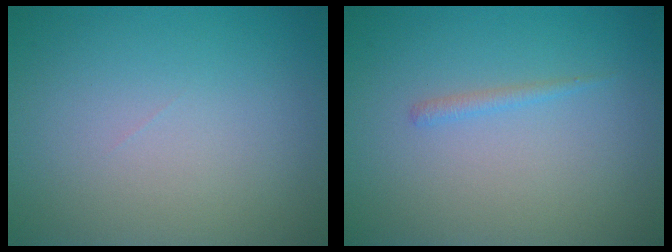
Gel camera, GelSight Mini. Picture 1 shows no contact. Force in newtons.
{"total": 0.8, "press": 0.8, "slide": 0.1}